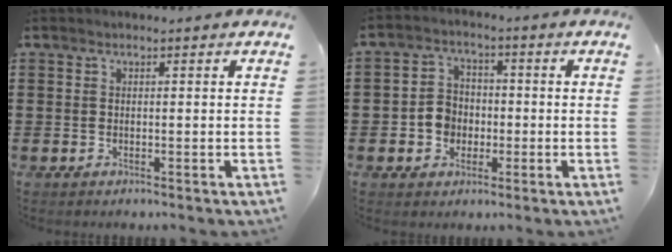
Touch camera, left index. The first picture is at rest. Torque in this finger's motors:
{"motor_torque": [1.18, 0.66, 0.53, 0.08]}